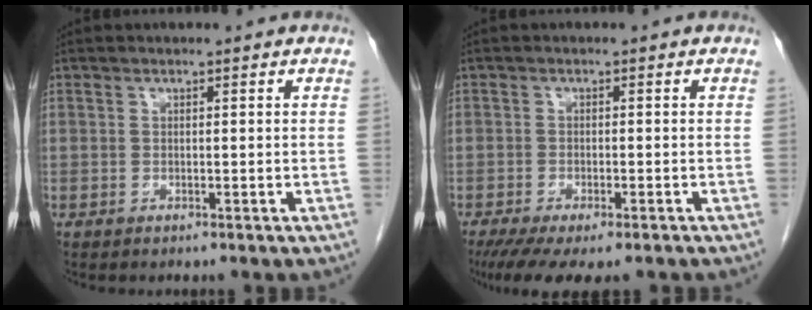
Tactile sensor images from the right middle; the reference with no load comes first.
{"total": 9.6, "force": [-7.2, 2.6, 5.8], "torque": [-0.087, -0.016, -0.110]}